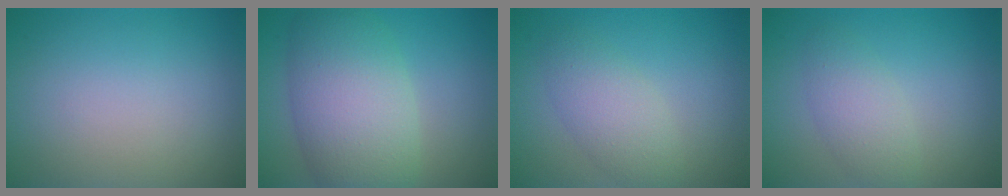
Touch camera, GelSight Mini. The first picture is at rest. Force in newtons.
{"total": 8.6, "press": 8.6, "slide": 0.4}
{"total": 3.4, "press": 3.4, "slide": 0.0}
{"total": 2.7, "press": 2.7, "slide": 0.1}